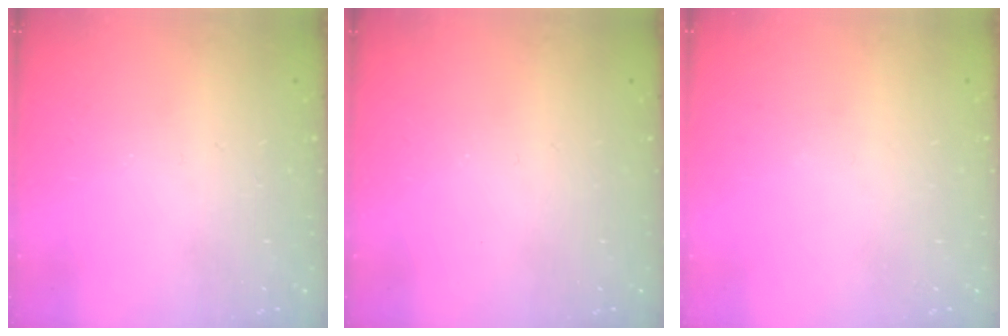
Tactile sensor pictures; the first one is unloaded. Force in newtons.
{"total": 0.0}
{"total": 0.0}